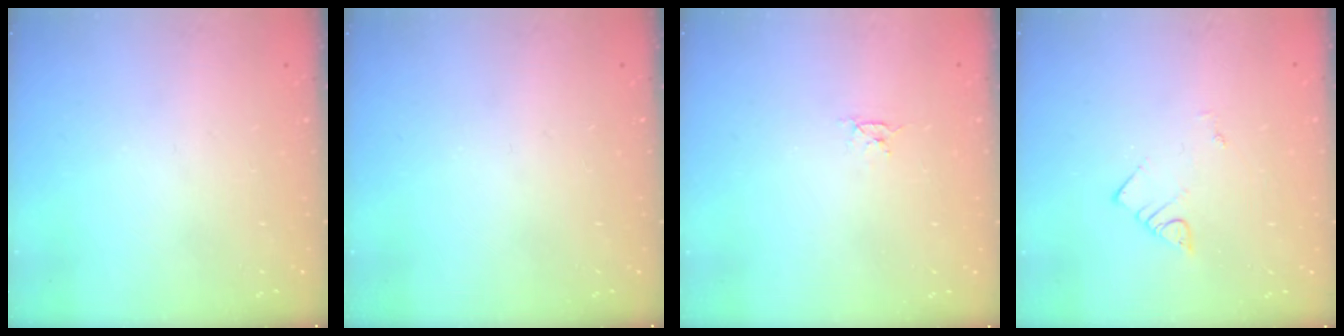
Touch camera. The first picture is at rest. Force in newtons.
{"total": 0.0}
{"total": 2.8, "press": 2.8, "slide": 0.4}
{"total": 2.8, "press": 2.8, "slide": 0.2}